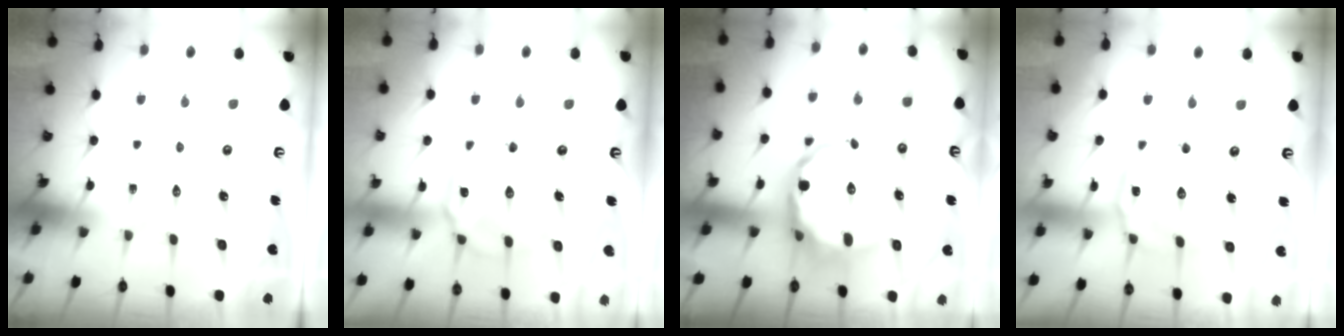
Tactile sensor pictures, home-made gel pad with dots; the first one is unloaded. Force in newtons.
{"total": 9.6, "press": 9.6, "slide": 0.8}
{"total": 9.0, "press": 8.6, "slide": 2.6}
{"total": 6.1, "press": 6.1, "slide": 0.5}